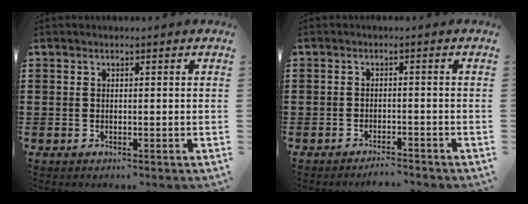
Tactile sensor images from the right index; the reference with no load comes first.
{"total": 2.2, "force": [-2.2, 0.1, -0.1], "torque": [-0.005, 0.002, -0.048]}